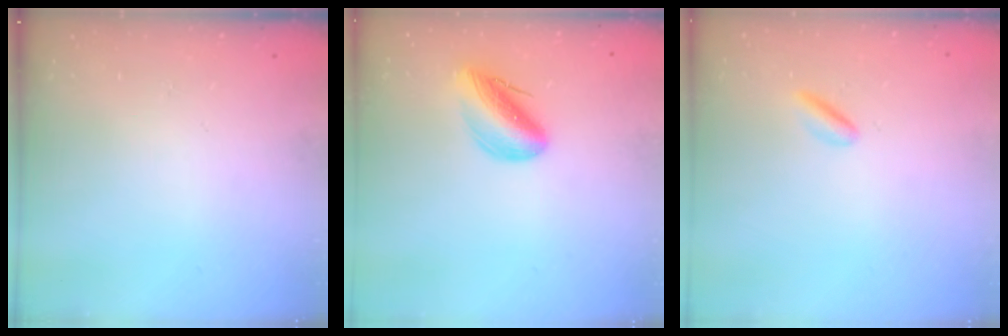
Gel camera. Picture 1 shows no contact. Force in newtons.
{"total": 10.5, "press": 10.1, "slide": 2.7}
{"total": 2.2, "press": 2.2, "slide": 0.3}